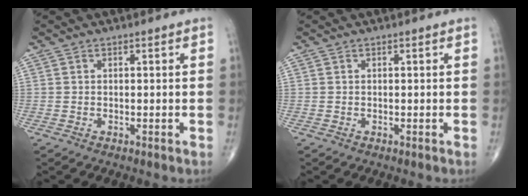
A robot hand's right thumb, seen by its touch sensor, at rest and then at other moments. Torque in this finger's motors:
{"motor_torque": [0.01, 0.02, -0.01, -0.01, 0.01]}